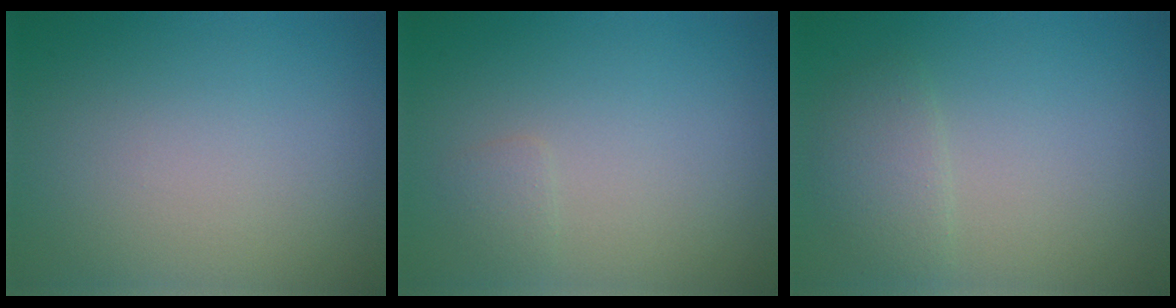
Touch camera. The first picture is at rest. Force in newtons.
{"total": 0.8, "press": 0.8, "slide": 0.0}
{"total": 1.9, "press": 1.9, "slide": 0.1}